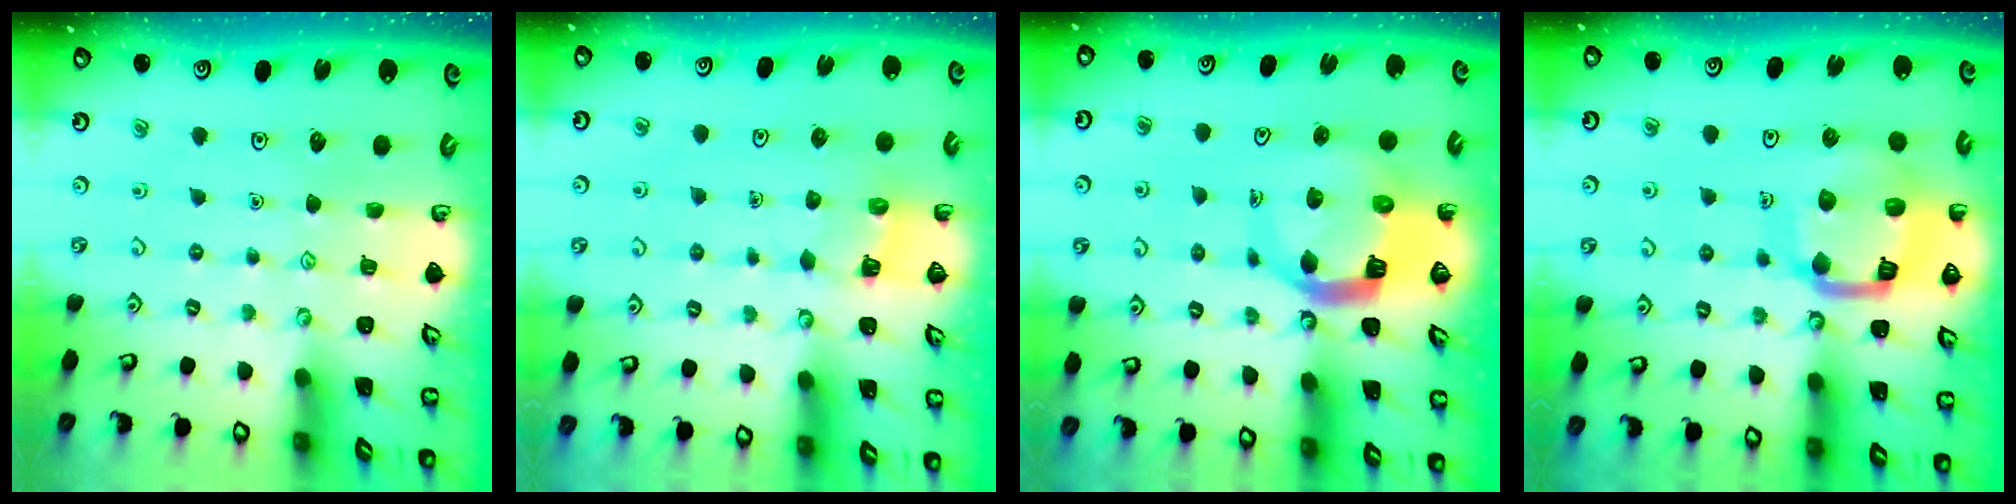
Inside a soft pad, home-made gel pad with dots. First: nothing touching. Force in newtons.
{"total": 3.3, "press": 3.2, "slide": 0.6}
{"total": 9.0, "press": 8.9, "slide": 1.2}
{"total": 17.0, "press": 16.9, "slide": 1.9}